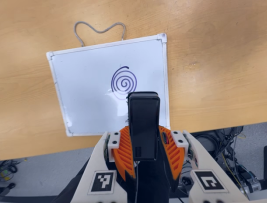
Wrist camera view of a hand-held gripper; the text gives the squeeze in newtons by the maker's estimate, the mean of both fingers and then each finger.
{"total": 4.9, "left": 3.4, "right": 6.3}